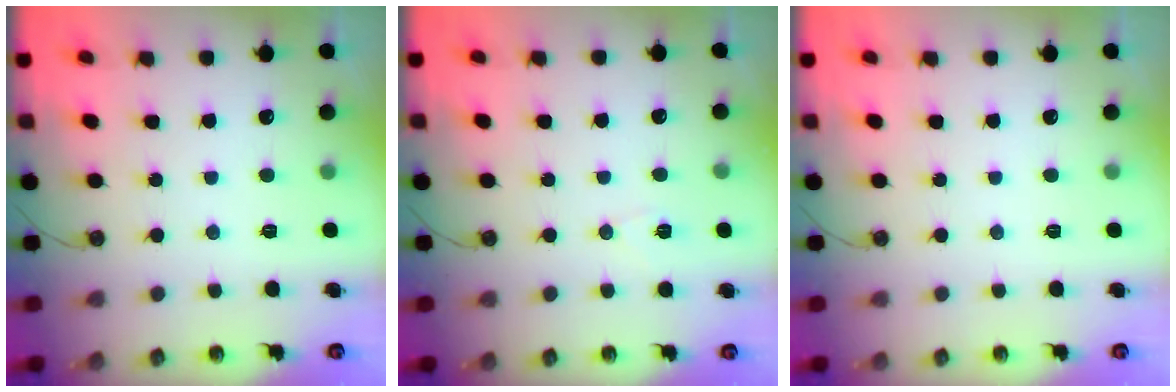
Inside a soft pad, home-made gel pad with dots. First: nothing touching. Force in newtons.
{"total": 5.3, "press": 4.8, "slide": 2.3}
{"total": 1.5, "press": 0.2, "slide": 1.5}